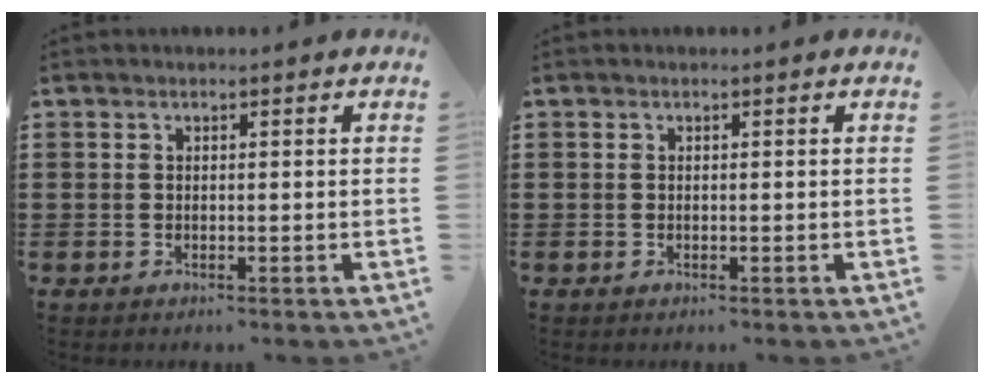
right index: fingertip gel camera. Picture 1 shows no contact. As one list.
[{"total": 0.0}]